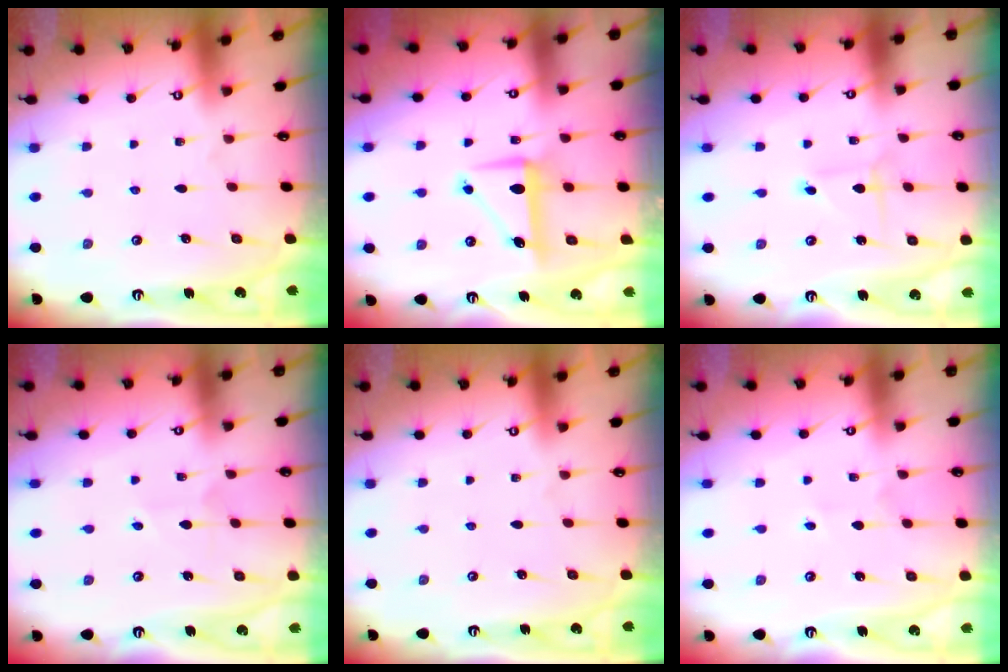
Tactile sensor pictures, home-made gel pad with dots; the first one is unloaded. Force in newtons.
{"total": 8.3, "press": 8.3, "slide": 0.2}
{"total": 0.9, "press": 0.9, "slide": 0.0}
{"total": 3.3, "press": 3.2, "slide": 0.5}
{"total": 0.0}
{"total": 1.9, "press": 1.9, "slide": 0.5}